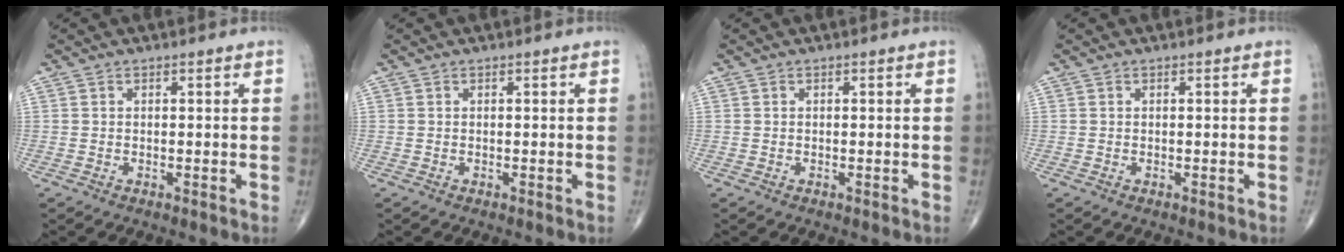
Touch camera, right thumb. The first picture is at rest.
{"total": 0.0}
{"total": 0.0}
{"total": 0.0}